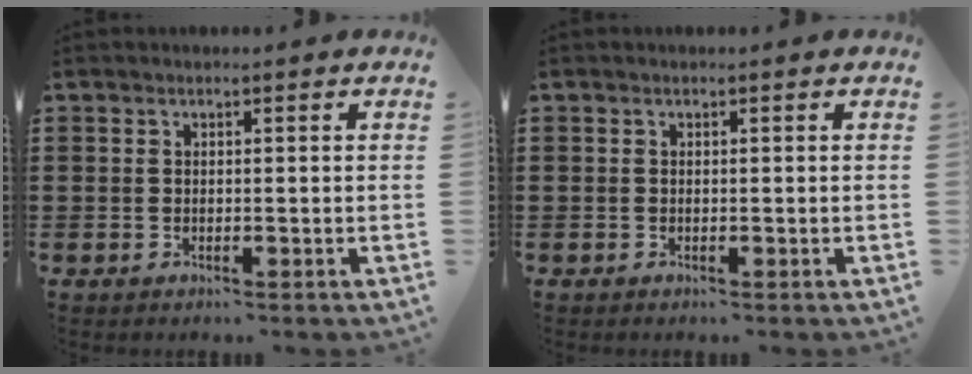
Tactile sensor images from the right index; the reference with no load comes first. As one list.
[{"total": 0.0}]